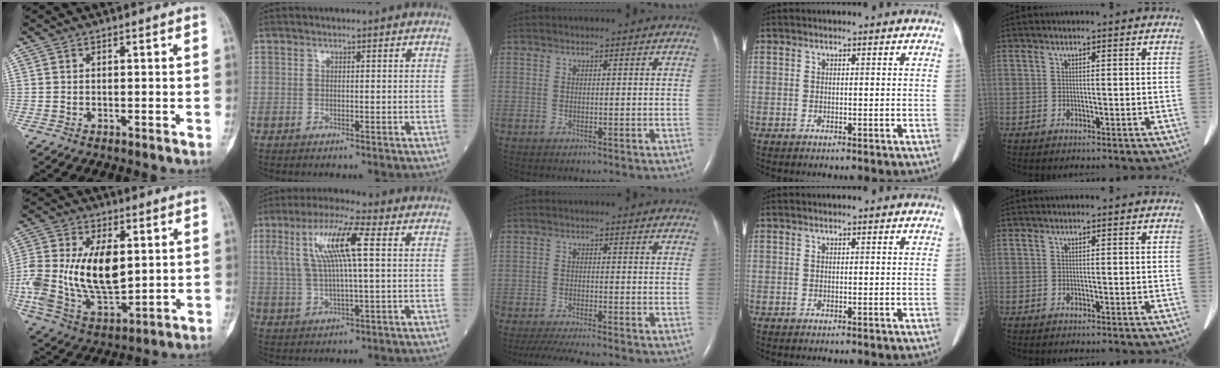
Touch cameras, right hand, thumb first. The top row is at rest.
{"thumb": {"total": 19.7, "force": [1.7, 11.2, 16.2], "torque": [-0.331, -0.016, 0.040]}, "index": {"total": 11.1, "force": [2.9, 1.5, 10.6], "torque": [-0.216, 0.022, 0.054]}, "middle": {"total": 10.8, "force": [-9.4, 1.0, 5.2], "torque": [-0.074, -0.021, -0.146]}}